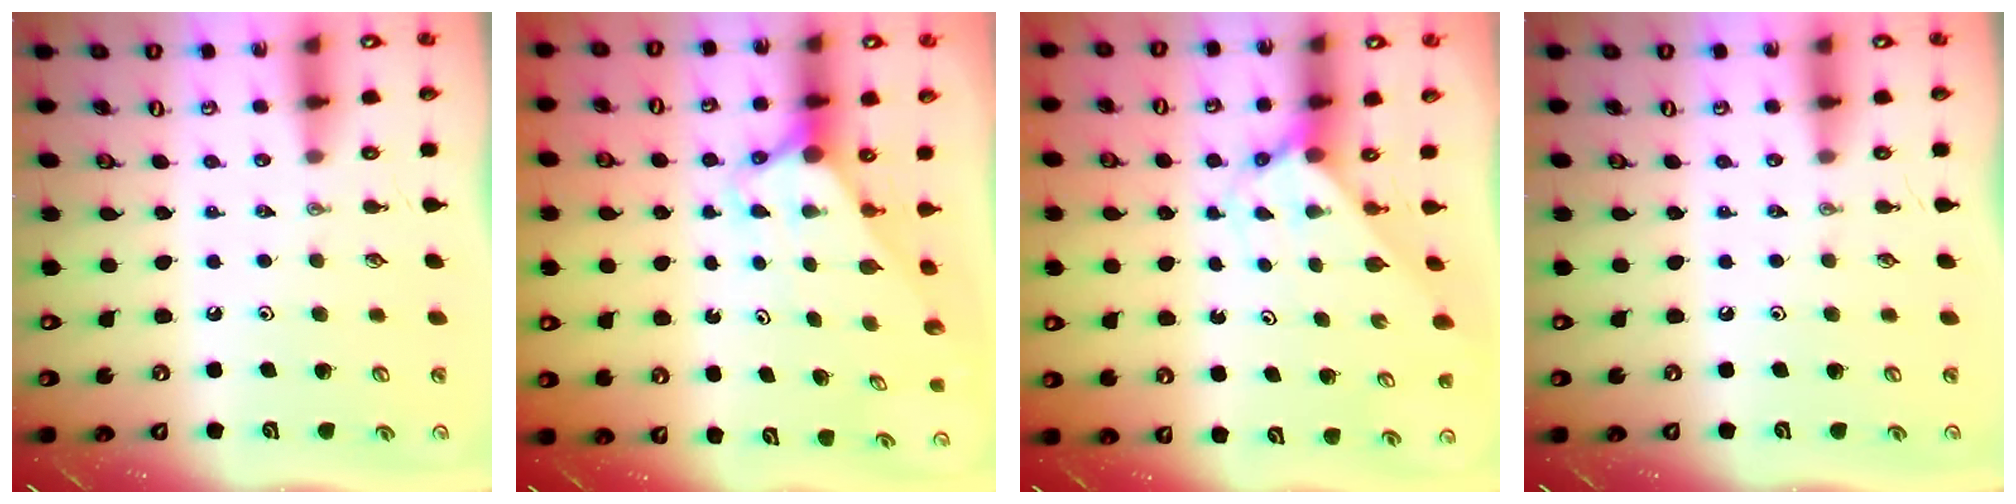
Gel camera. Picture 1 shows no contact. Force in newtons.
{"total": 2.6, "press": 2.6, "slide": 0.1}
{"total": 2.3, "press": 2.3, "slide": 0.2}
{"total": 0.0}